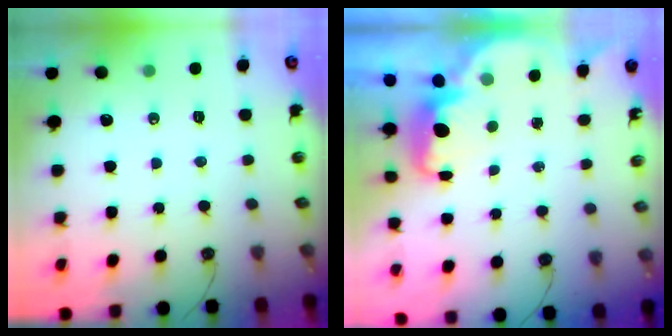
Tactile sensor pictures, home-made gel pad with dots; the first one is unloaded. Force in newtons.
{"total": 2.2, "press": 2.1, "slide": 0.6}